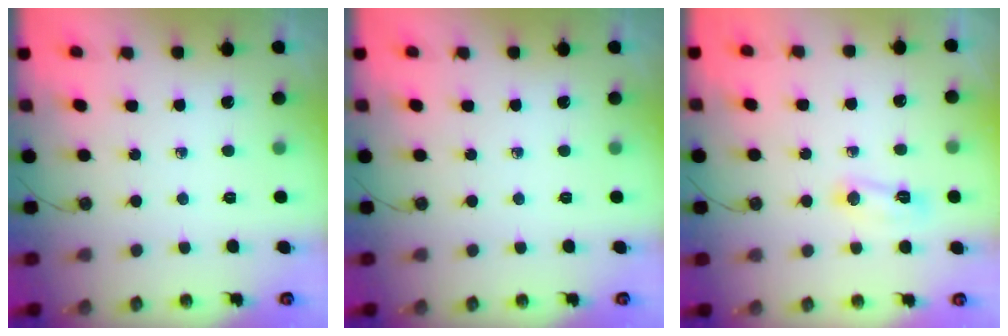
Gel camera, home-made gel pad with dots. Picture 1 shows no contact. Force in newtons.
{"total": 0.0}
{"total": 4.9, "press": 4.9, "slide": 0.5}